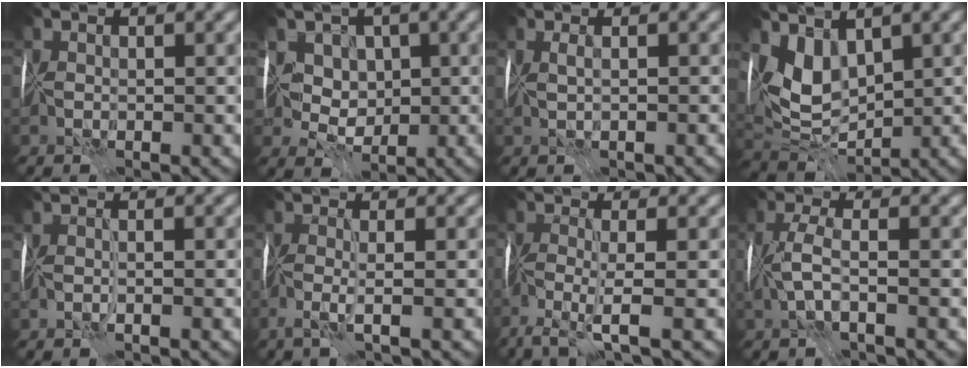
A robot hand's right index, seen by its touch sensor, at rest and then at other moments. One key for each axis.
{"total": 5.9, "fx": 2.2, "fy": 4.8, "fz": 2.7, "tx": -0.012, "ty": -0.003, "tz": 0.021}
{"total": 0.9, "fx": 0.1, "fy": -0.8, "fz": 0.1, "tx": 0.001, "ty": -0.002, "tz": 0.005}
{"total": 4.3, "fx": 2.1, "fy": 2.4, "fz": 2.9, "tx": -0.054, "ty": -0.016, "tz": 0.037}
{"total": 1.3, "fx": -0.8, "fy": -1.0, "fz": -0.4, "tx": 0.008, "ty": -0.004, "tz": -0.015}
{"total": 2.0, "fx": -1.1, "fy": -1.2, "fz": 1.0, "tx": -0.025, "ty": -0.009, "tz": -0.029}
{"total": 3.4, "fx": -2.5, "fy": -0.8, "fz": 2.2, "tx": -0.045, "ty": -0.015, "tz": -0.060}
{"total": 2.3, "fx": -1.1, "fy": -0.3, "fz": 2.0, "tx": -0.050, "ty": 0.002, "tz": -0.027}